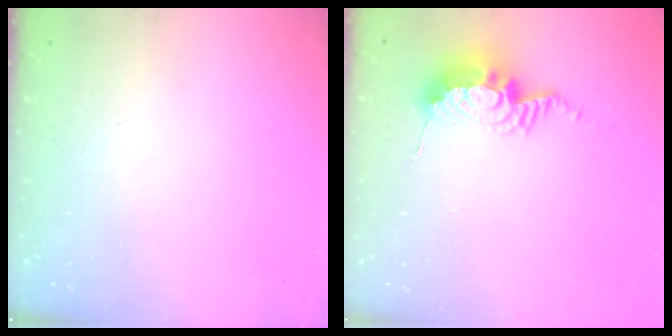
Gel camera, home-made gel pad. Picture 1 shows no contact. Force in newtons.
{"total": 10.1, "press": 10.0, "slide": 1.0}